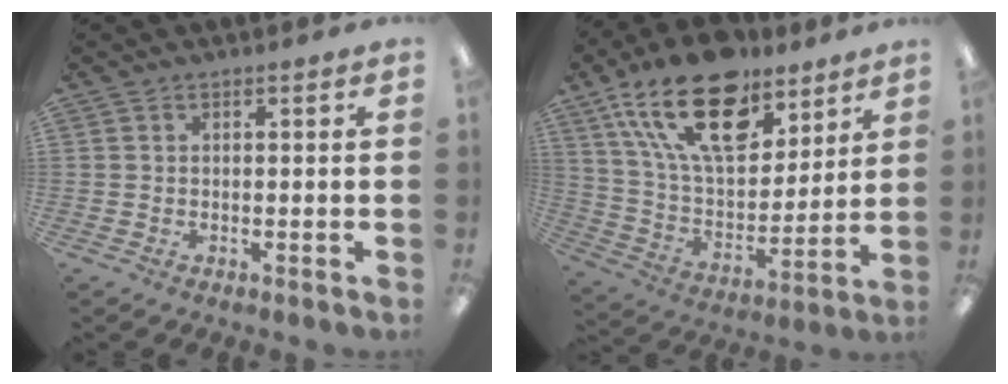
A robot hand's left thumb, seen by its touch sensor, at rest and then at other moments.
{"total": 23.2, "force": [14.0, 11.8, 14.3], "torque": [-0.260, -0.073, 0.247]}